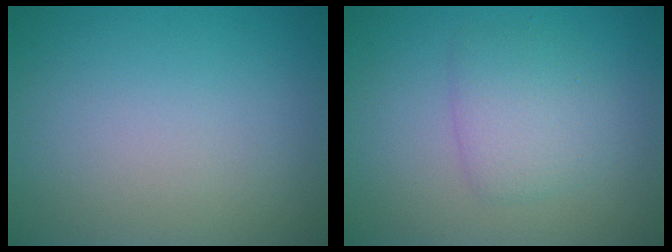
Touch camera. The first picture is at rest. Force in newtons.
{"total": 2.9, "press": 2.9, "slide": 0.1}